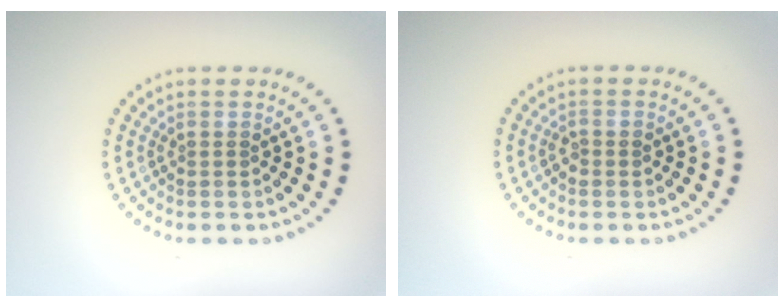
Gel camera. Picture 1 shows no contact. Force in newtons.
{"total": 0.8, "press": 0.8, "slide": 0.2}